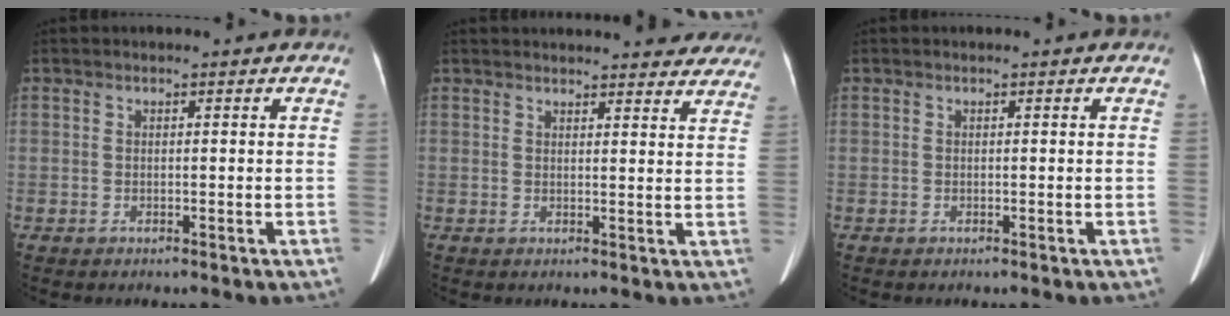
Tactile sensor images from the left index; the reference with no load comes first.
{"total": 18.3, "force": [17.1, 4.2, 5.1], "torque": [-0.053, -0.001, 0.190]}
{"total": 0.0}